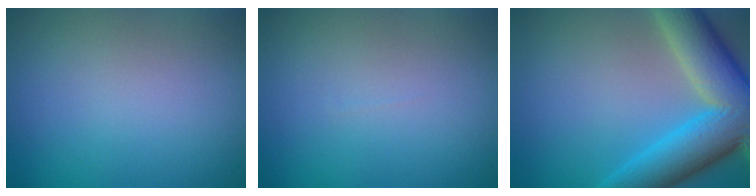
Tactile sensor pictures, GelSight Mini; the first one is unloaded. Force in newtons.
{"total": 0.0}
{"total": 11.8, "press": 11.8, "slide": 0.7}